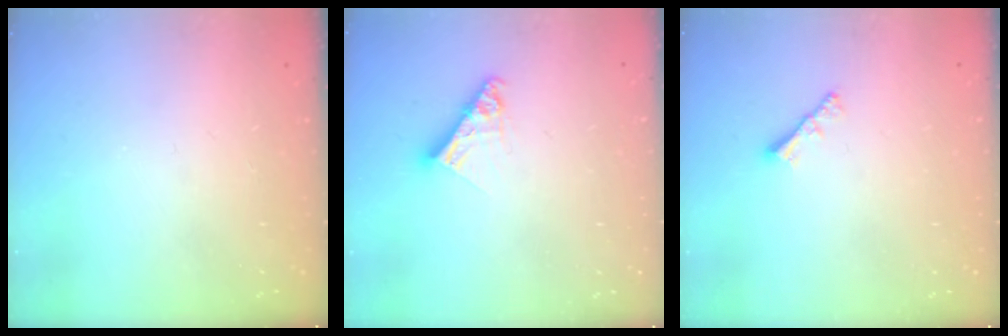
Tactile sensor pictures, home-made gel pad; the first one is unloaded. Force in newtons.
{"total": 8.1, "press": 8.1, "slide": 0.7}
{"total": 2.2, "press": 2.1, "slide": 0.6}